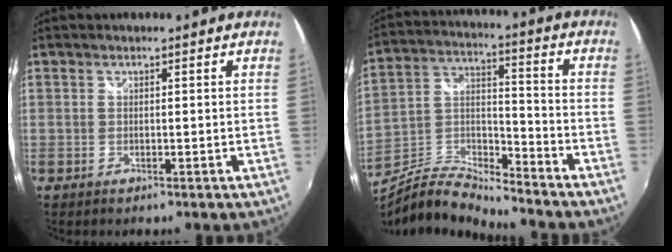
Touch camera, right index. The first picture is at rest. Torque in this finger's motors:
{"motor_torque": [0.27, -0.47, 0.03, 0.00]}